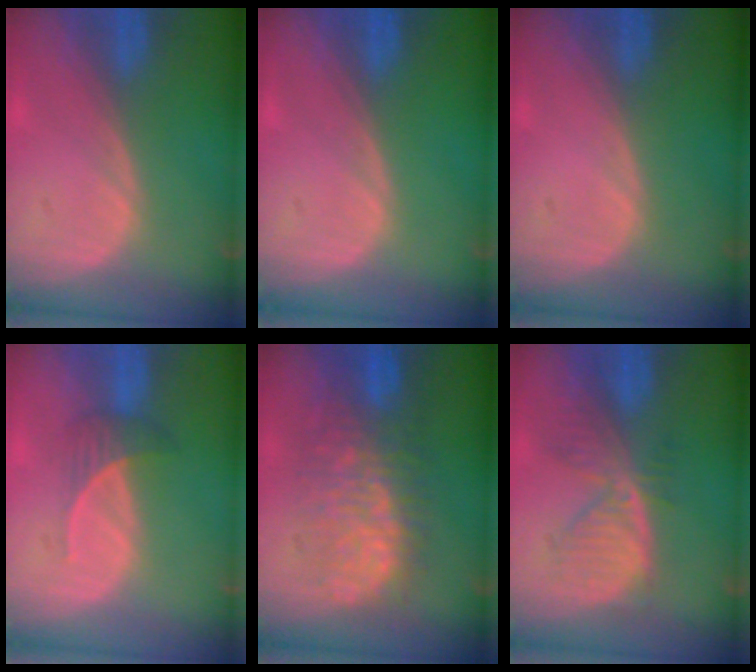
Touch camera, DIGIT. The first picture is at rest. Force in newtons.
{"total": 0.0}
{"total": 0.0}
{"total": 2.8, "press": 2.7, "slide": 0.9}
{"total": 9.5, "press": 9.5, "slide": 0.7}
{"total": 6.8, "press": 6.3, "slide": 2.6}